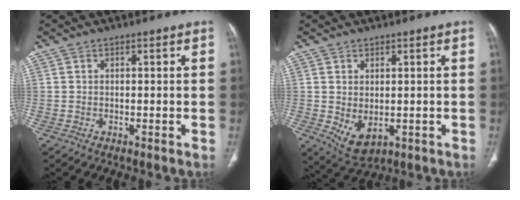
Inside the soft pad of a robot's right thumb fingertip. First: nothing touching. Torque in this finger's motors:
{"motor_torque": [-0.36, 0.54, 0.33, 0.54, 0.15]}